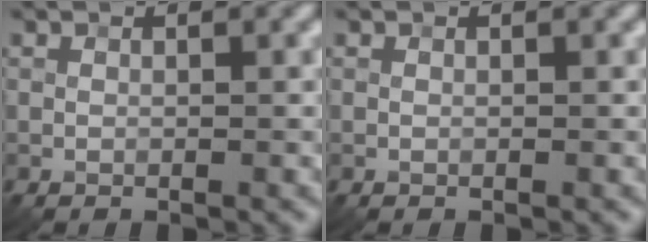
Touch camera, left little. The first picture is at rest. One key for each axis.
{"total": 0.0}